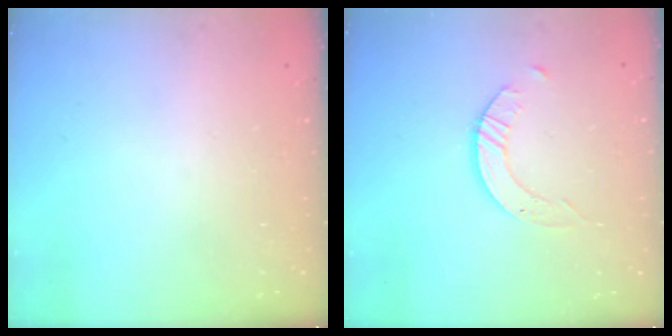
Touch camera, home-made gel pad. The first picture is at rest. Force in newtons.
{"total": 2.9, "press": 2.9, "slide": 0.3}